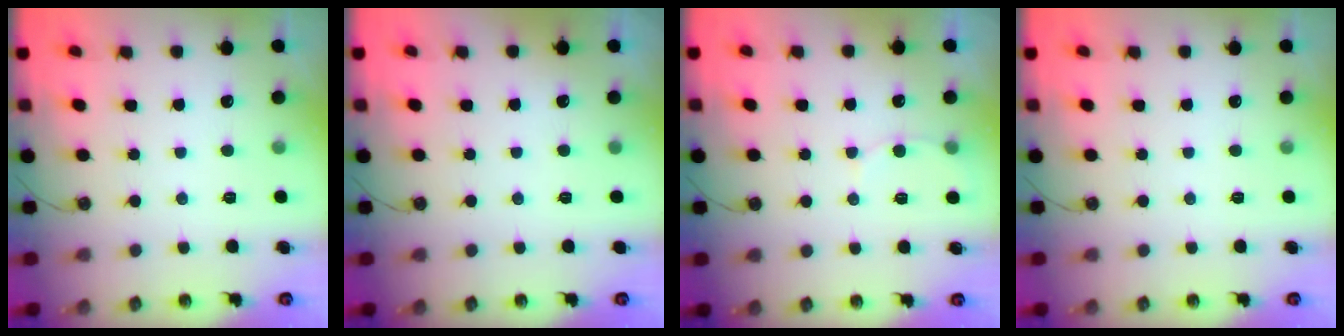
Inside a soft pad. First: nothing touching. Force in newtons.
{"total": 1.1, "press": 0.6, "slide": 0.9}
{"total": 5.0, "press": 5.0, "slide": 0.5}
{"total": 0.0}